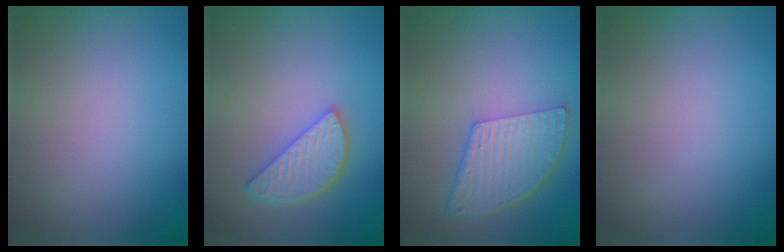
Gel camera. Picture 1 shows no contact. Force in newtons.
{"total": 3.7, "press": 3.2, "slide": 1.9}
{"total": 5.8, "press": 4.3, "slide": 3.8}
{"total": 0.0}